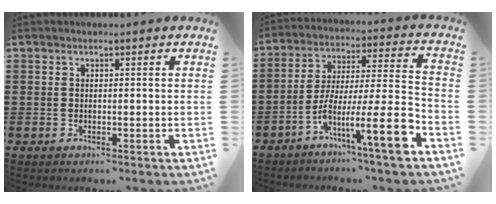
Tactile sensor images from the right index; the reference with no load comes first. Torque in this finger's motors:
{"motor_torque": [1.53, -0.61, 0.92, 0.21]}